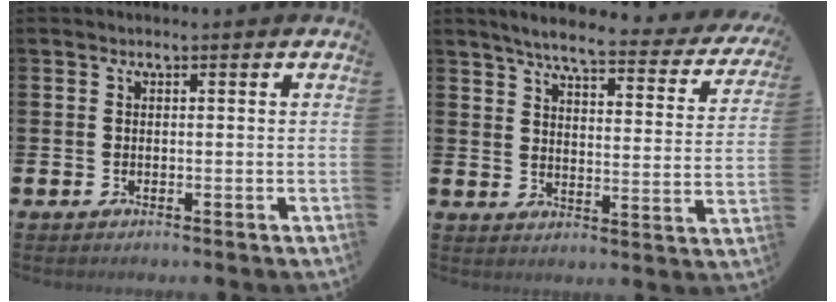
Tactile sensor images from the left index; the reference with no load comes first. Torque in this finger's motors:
{"motor_torque": [0.98, -1.16, 0.13, 0.09]}